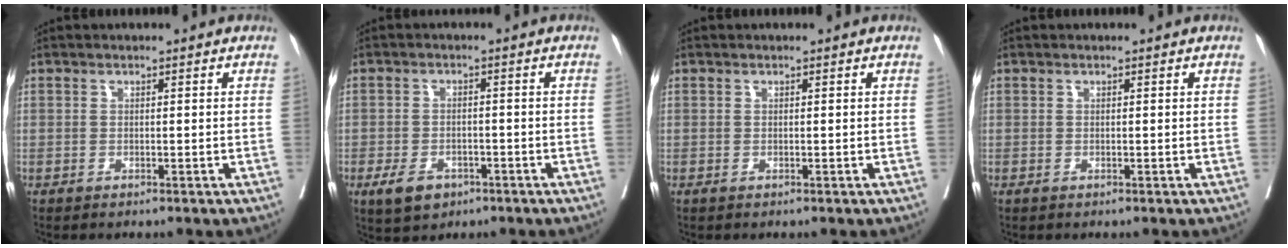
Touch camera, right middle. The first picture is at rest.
{"total": 5.0, "force": [-2.8, 3.1, 2.7], "torque": [-0.051, -0.001, -0.041]}
{"total": 0.0}
{"total": 0.0}